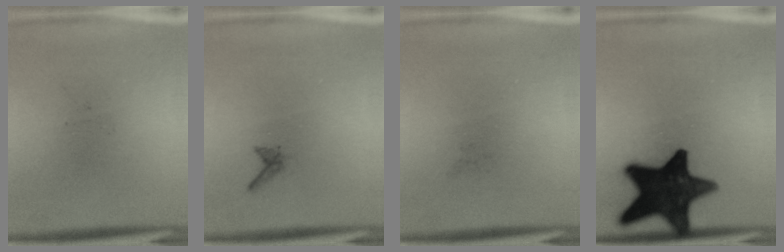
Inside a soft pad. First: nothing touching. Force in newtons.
{"total": 0.6}
{"total": 0.0}
{"total": 18.0}